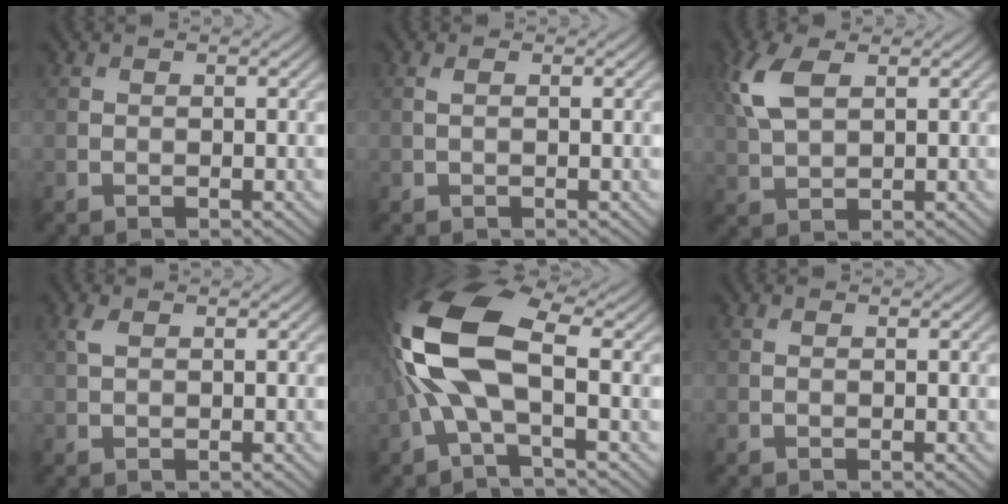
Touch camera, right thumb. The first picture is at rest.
{"total": 0.6, "force": [0.2, 0.1, 0.5], "torque": [-0.014, 0.001, 0.003]}
{"total": 6.3, "force": [2.6, 3.2, 4.8], "torque": [-0.130, 0.012, 0.051]}
{"total": 1.2, "force": [0.6, 0.5, 0.9], "torque": [-0.028, 0.003, 0.010]}
{"total": 12.9, "force": [0.4, 5.6, 11.7], "torque": [-0.284, 0.022, -0.006]}
{"total": 0.0}